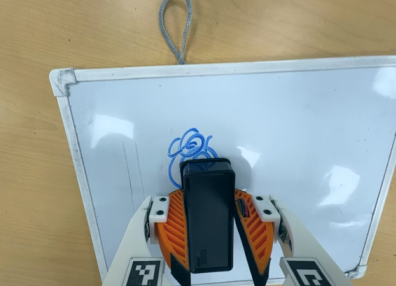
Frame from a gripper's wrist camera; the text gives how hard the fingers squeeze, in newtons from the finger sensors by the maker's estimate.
{"total": 13.2, "left": 14.4, "right": 11.9}